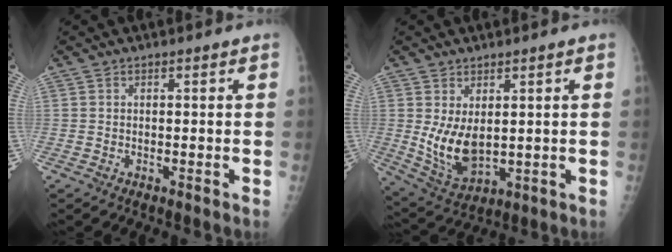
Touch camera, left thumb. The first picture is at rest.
{"total": 8.7, "force": [0.9, 4.9, 7.2], "torque": [-0.123, -0.019, 0.038]}